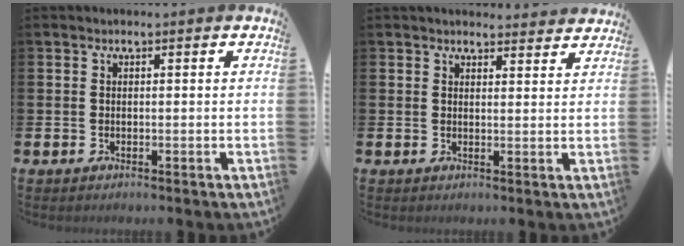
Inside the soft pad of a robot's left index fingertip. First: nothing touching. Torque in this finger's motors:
{"motor_torque": [0.93, -1.21, 0.30, 0.04]}